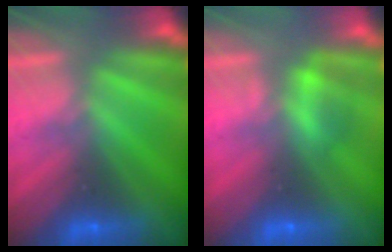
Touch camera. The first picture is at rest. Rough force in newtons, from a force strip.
{"total": 2.2}